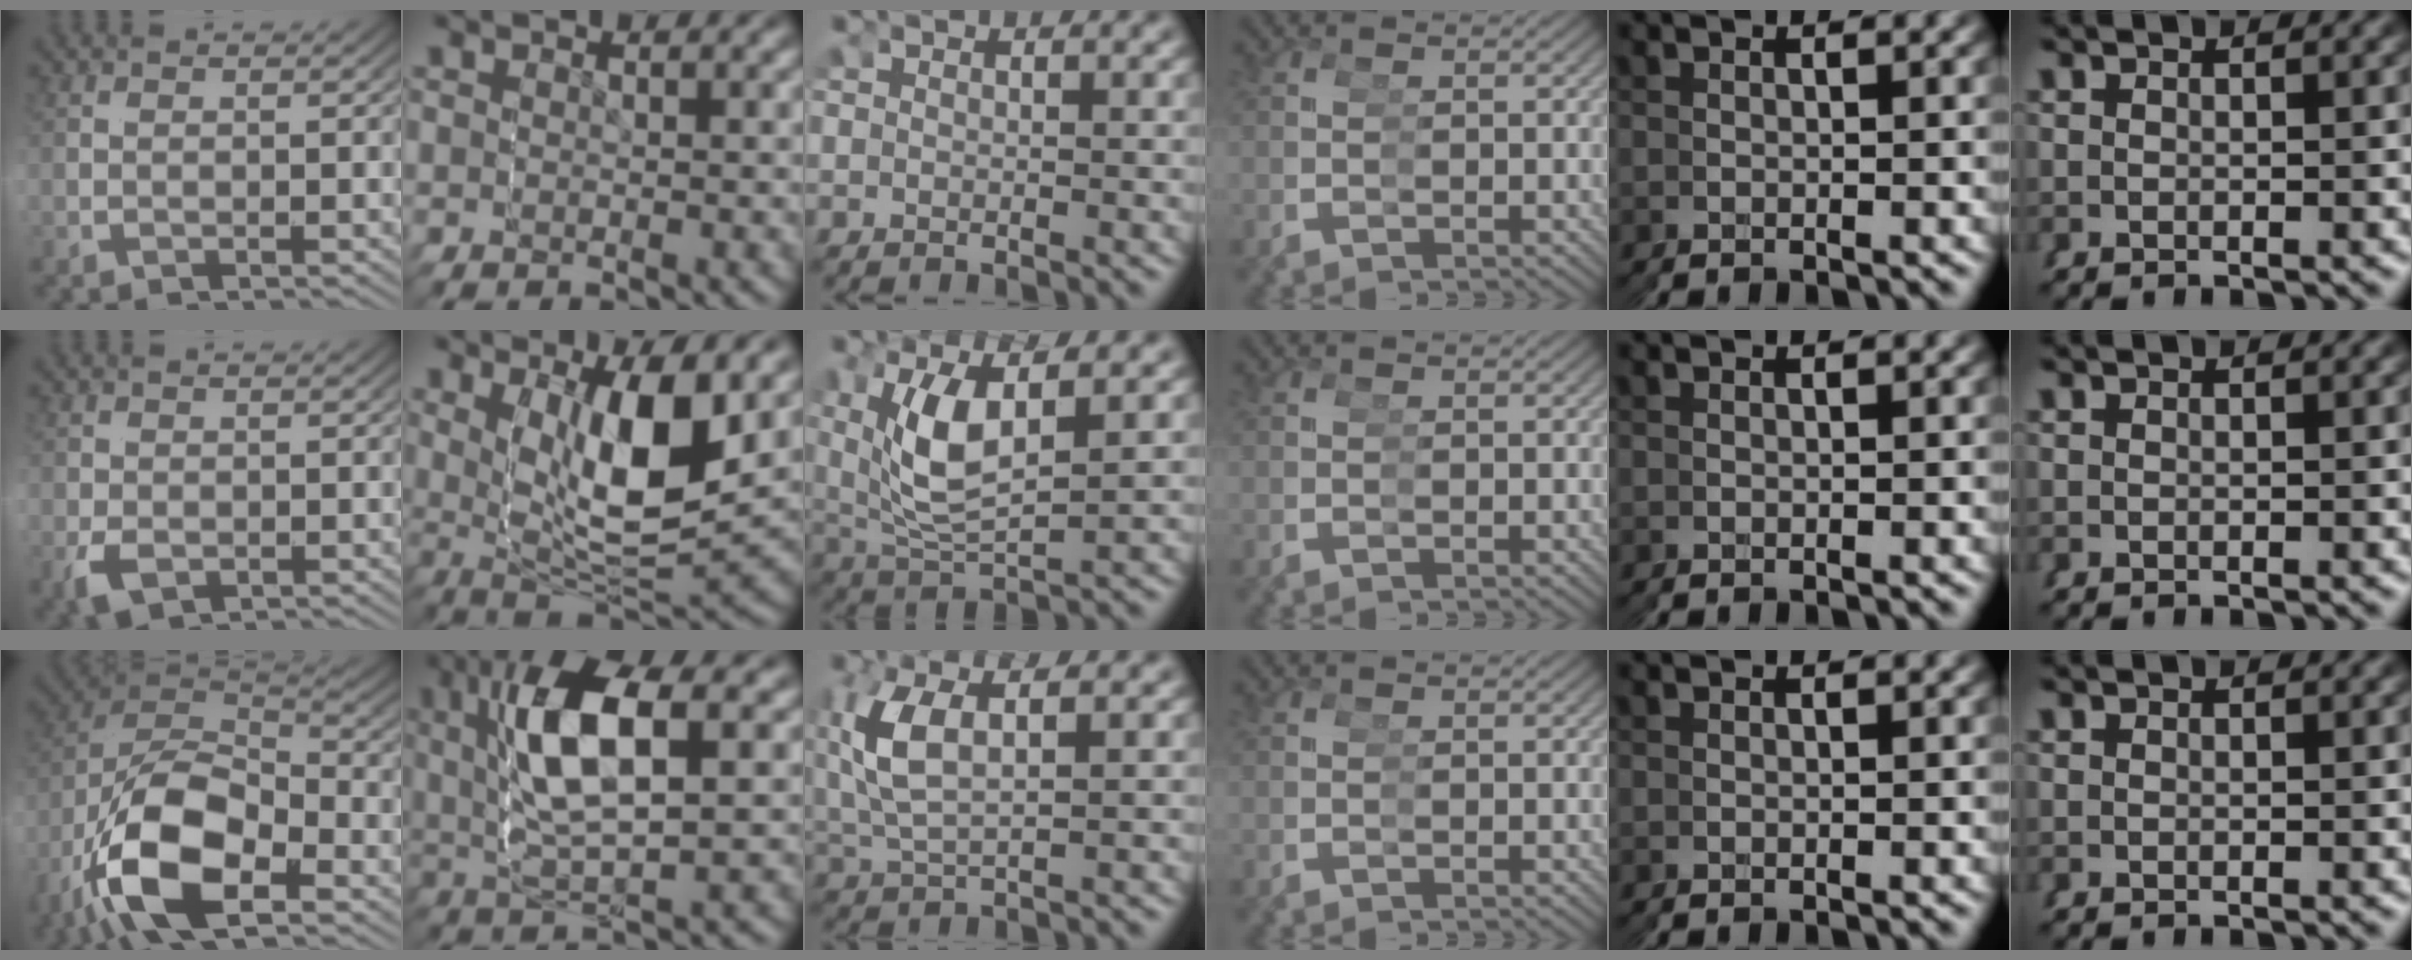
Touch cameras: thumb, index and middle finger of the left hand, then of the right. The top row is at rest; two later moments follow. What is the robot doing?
{"motion": "grasp_and_lifting", "object": "markers"}